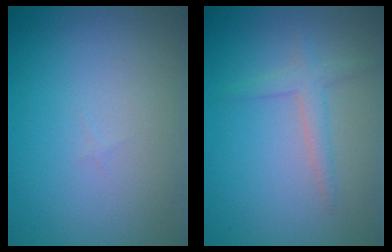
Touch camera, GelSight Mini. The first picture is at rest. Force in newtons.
{"total": 2.0, "press": 2.0, "slide": 0.1}